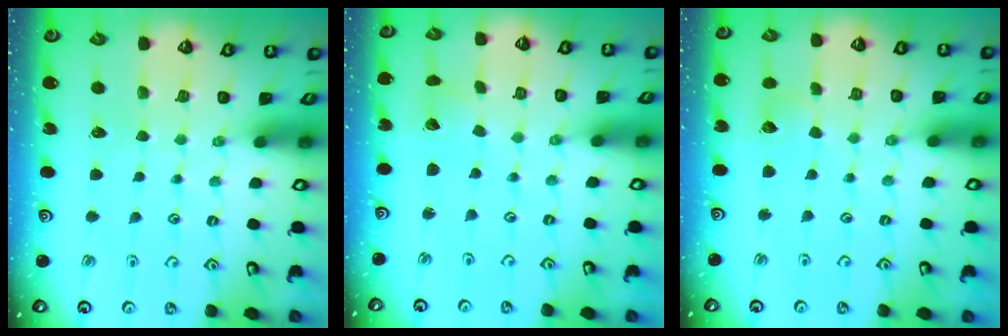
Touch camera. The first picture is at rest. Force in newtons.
{"total": 2.3, "press": 2.3, "slide": 0.3}
{"total": 5.2, "press": 5.1, "slide": 0.5}